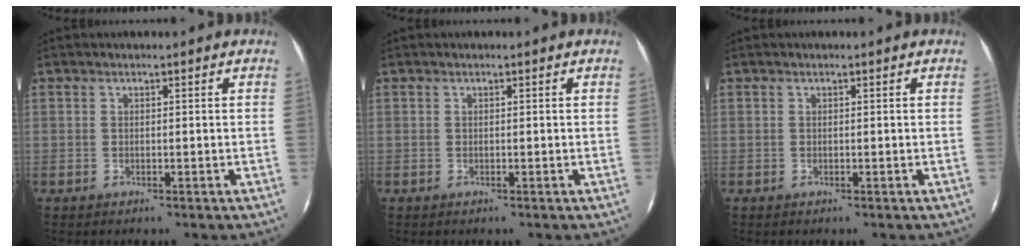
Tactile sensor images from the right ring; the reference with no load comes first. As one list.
[{"total": 0.0}, {"total": 0.0}]